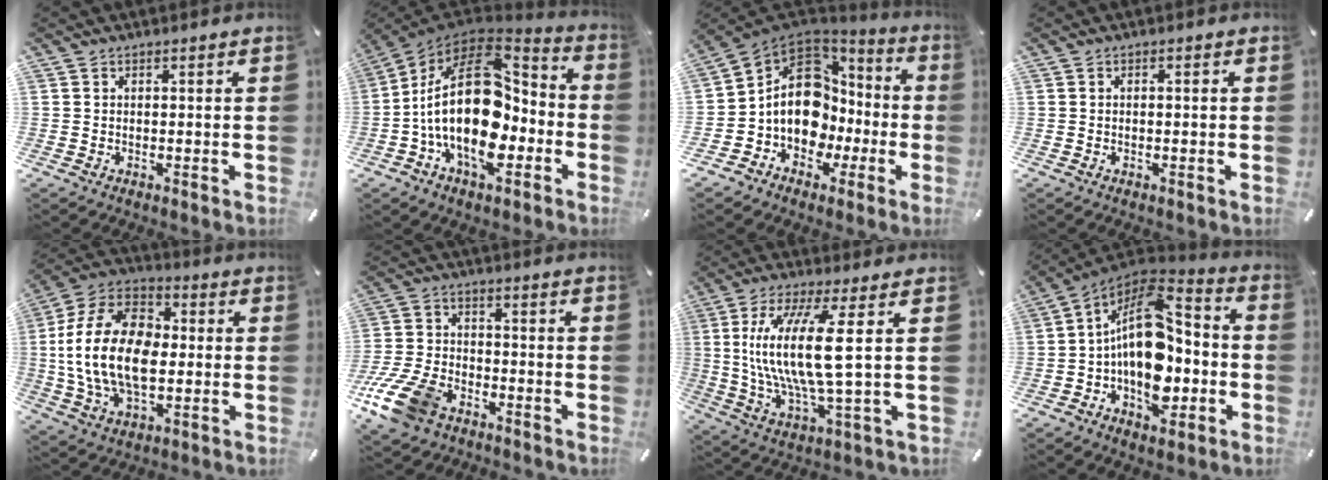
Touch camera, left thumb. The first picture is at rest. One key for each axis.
{"total": 25.8, "fx": -2.1, "fy": 15.2, "fz": 20.8, "tx": -0.390, "ty": -0.009, "tz": -0.035}
{"total": 15.5, "fx": 0.3, "fy": 12.8, "fz": 8.9, "tx": -0.171, "ty": -0.008, "tz": 0.005}
{"total": 0.8, "fx": -0.2, "fy": 0.2, "fz": 0.8, "tx": -0.014, "ty": -0.002, "tz": -0.003}
{"total": 19.7, "fx": -1.7, "fy": 13.3, "fz": 14.4, "tx": -0.324, "ty": 0.014, "tz": -0.033}
{"total": 12.8, "fx": -7.6, "fy": 7.6, "fz": 6.9, "tx": -0.142, "ty": 0.041, "tz": -0.141}
{"total": 16.3, "fx": 2.3, "fy": 3.2, "fz": 15.8, "tx": -0.346, "ty": -0.020, "tz": 0.023}
{"total": 19.2, "fx": -2.0, "fy": 12.4, "fz": 14.5, "tx": -0.257, "ty": -0.012, "tz": -0.035}